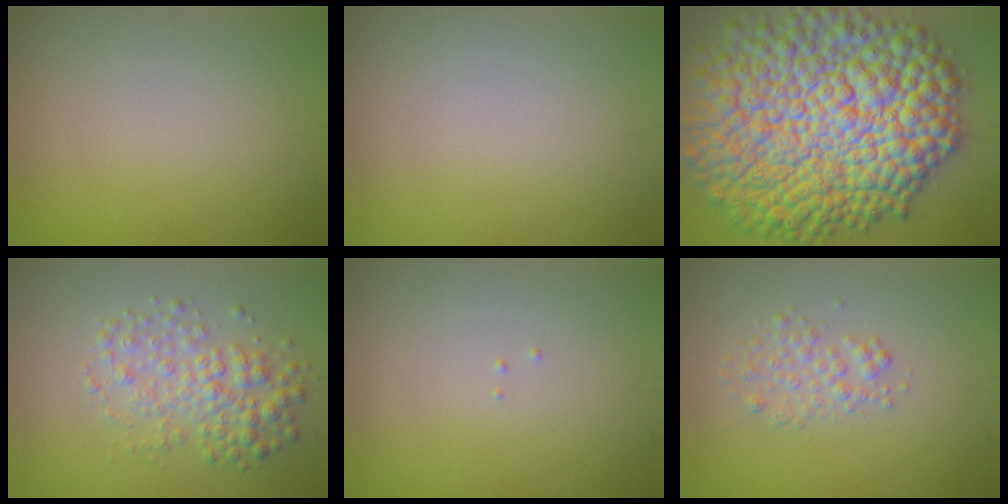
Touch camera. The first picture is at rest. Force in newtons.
{"total": 0.0}
{"total": 18.0, "press": 18.0, "slide": 0.1}
{"total": 3.8, "press": 3.8, "slide": 0.0}
{"total": 0.0}
{"total": 1.7, "press": 1.7, "slide": 0.1}